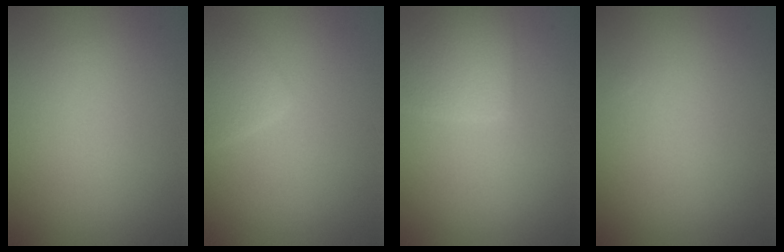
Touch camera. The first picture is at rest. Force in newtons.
{"total": 1.9, "press": 1.9, "slide": 0.0}
{"total": 2.9, "press": 2.9, "slide": 0.0}
{"total": 0.0}